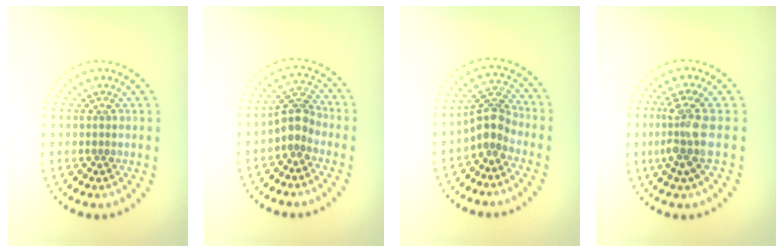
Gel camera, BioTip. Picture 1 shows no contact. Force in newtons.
{"total": 2.6, "press": 2.0, "slide": 1.6}
{"total": 2.8, "press": 2.1, "slide": 1.8}
{"total": 3.7, "press": 3.2, "slide": 1.8}